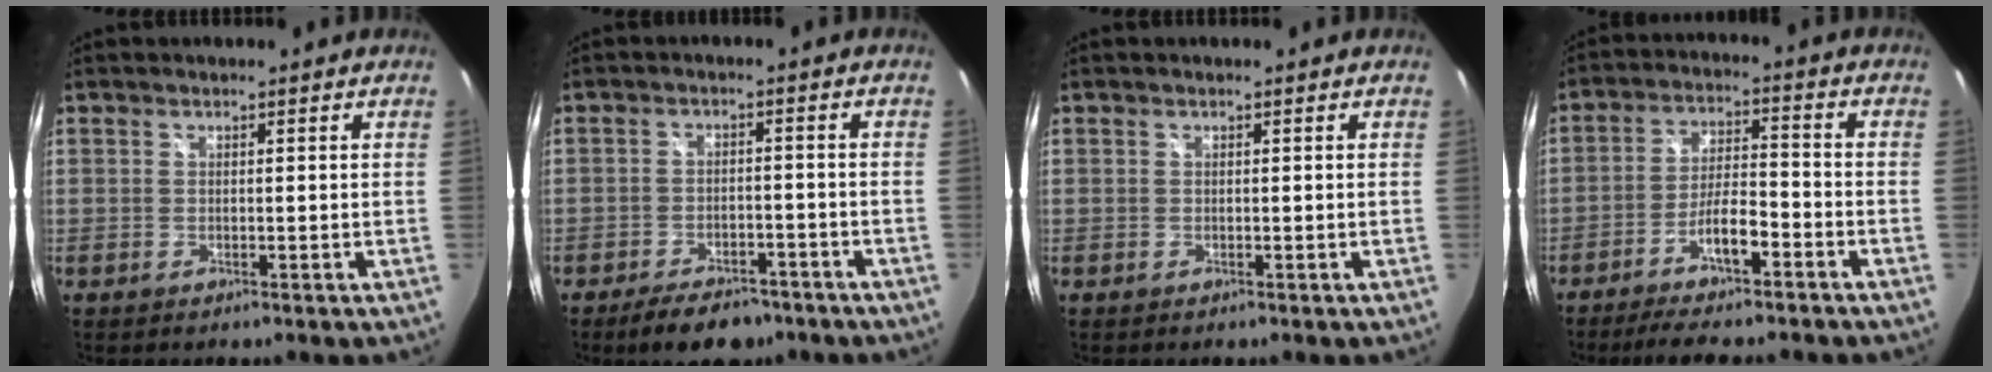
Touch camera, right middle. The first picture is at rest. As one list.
[{"total": 9.1, "force": [-7.0, 4.1, 4.2], "torque": [-0.095, 0.000, -0.101]}, {"total": 0.0}, {"total": 10.3, "force": [-7.9, 1.5, 6.4], "torque": [-0.135, 0.002, -0.131]}]